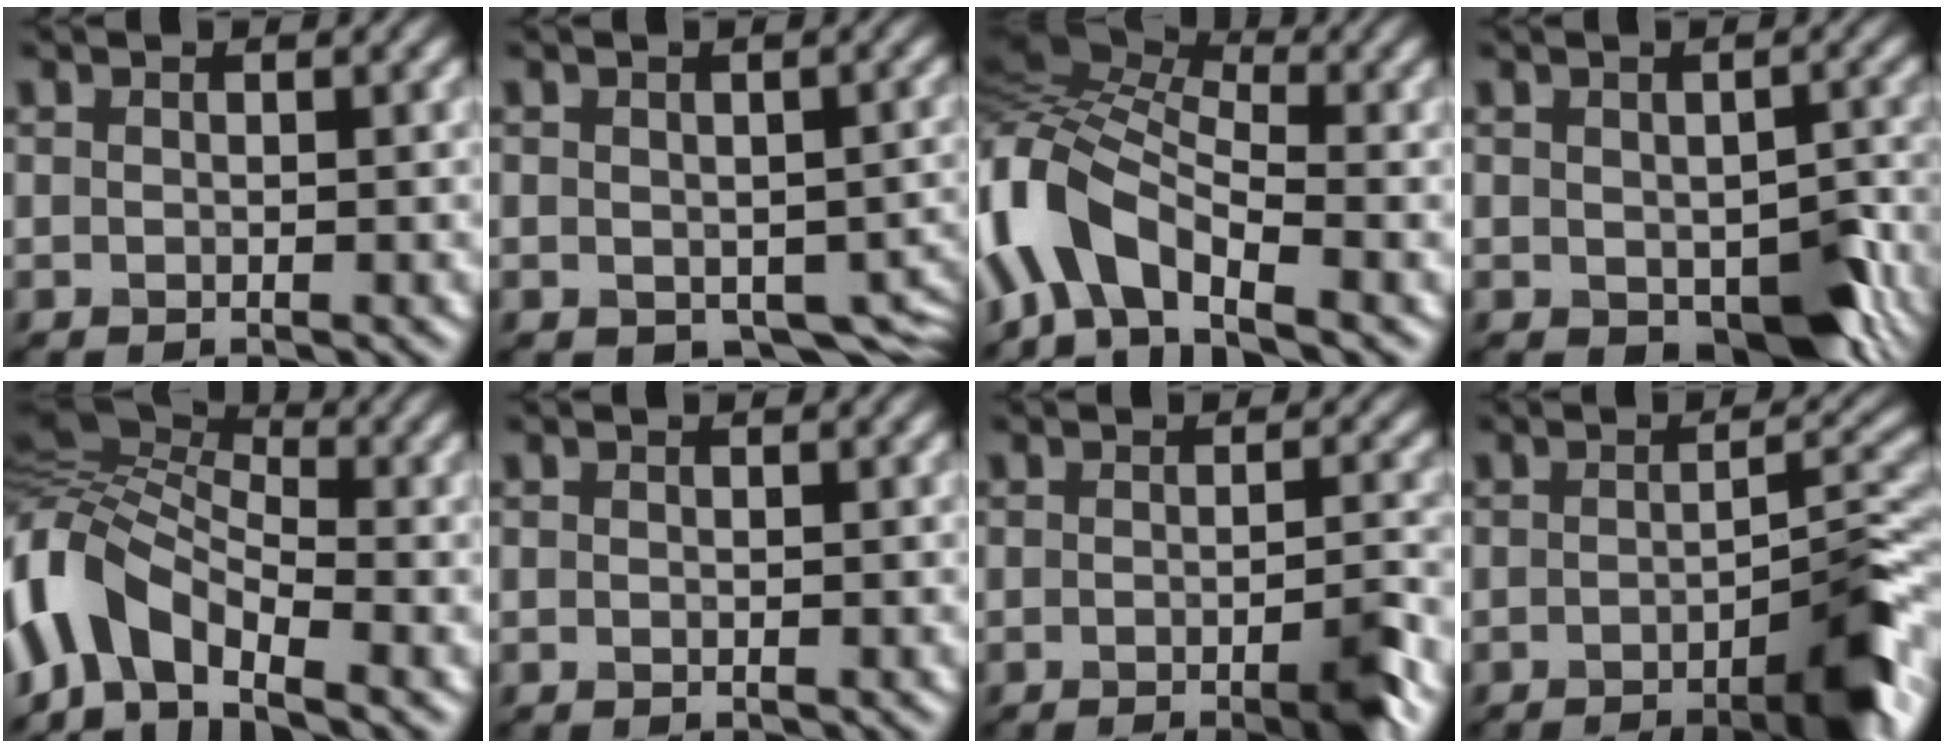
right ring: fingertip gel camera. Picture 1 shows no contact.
{"total": 5.0, "force": [-1.6, 3.1, 3.5], "torque": [-0.048, -0.021, -0.016]}
{"total": 9.5, "force": [-3.8, 4.9, 7.2], "torque": [-0.132, 0.021, -0.093]}
{"total": 5.6, "force": [-1.8, 3.1, 4.2], "torque": [-0.062, -0.018, -0.013]}
{"total": 9.3, "force": [-4.4, 5.4, 6.2], "torque": [-0.117, 0.014, -0.104]}
{"total": 0.0}
{"total": 3.6, "force": [-1.6, 0.7, 3.2], "torque": [-0.036, -0.004, -0.030]}
{"total": 6.1, "force": [-3.2, 1.1, 5.1], "torque": [-0.057, 0.009, -0.050]}